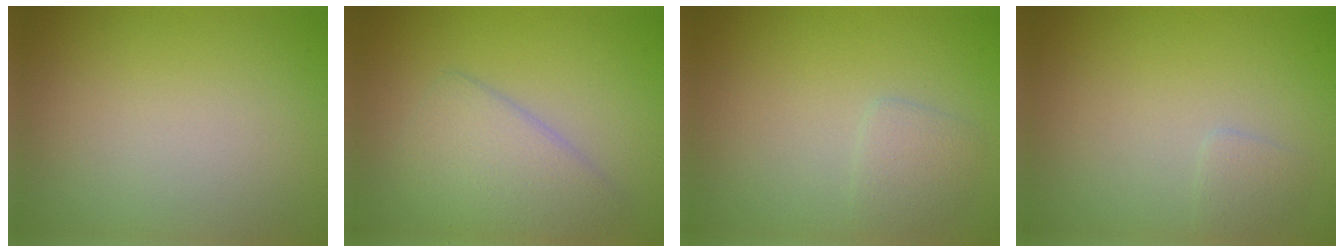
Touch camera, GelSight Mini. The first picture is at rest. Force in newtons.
{"total": 3.9, "press": 3.9, "slide": 0.2}
{"total": 1.5, "press": 1.5, "slide": 0.1}
{"total": 1.0, "press": 1.0, "slide": 0.0}